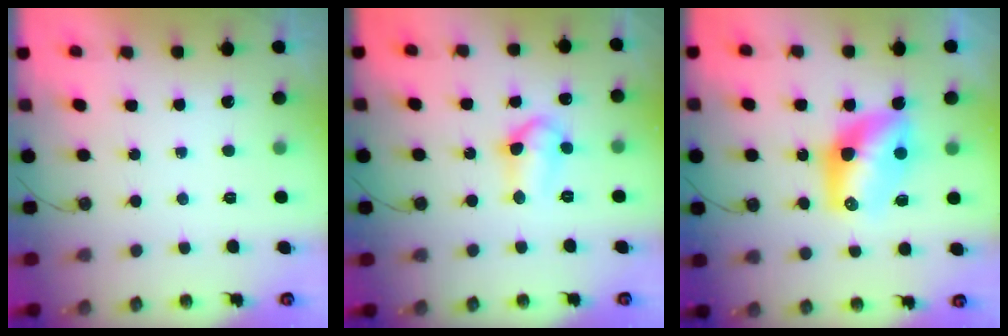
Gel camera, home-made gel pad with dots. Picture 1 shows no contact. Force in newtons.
{"total": 9.1, "press": 9.0, "slide": 0.9}
{"total": 11.1, "press": 11.1, "slide": 0.8}